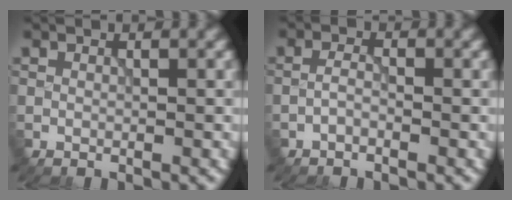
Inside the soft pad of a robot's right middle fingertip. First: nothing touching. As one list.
[{"total": 1.1, "force": [-0.8, 0.3, 0.7], "torque": [-0.016, 0.004, -0.019]}]